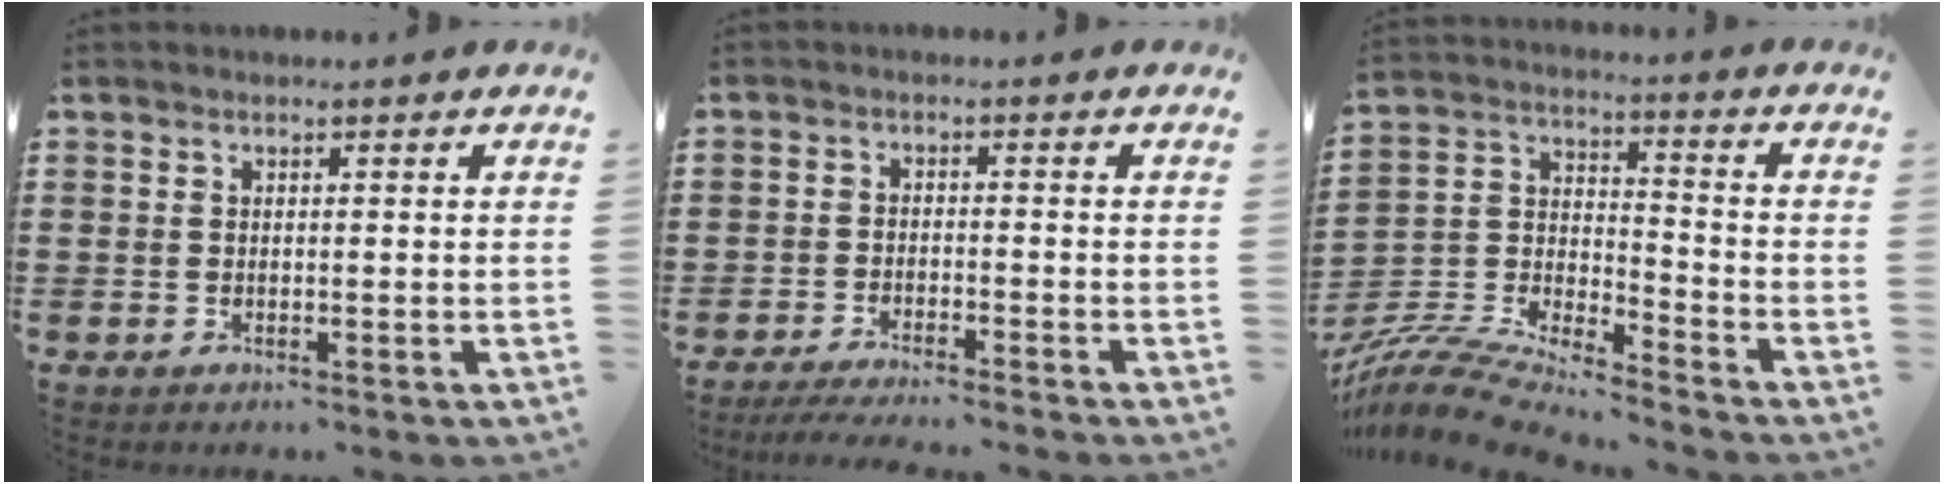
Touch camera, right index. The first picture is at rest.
{"total": 3.1, "force": [-2.9, -0.4, 0.7], "torque": [-0.018, -0.008, -0.061]}
{"total": 8.9, "force": [-8.4, 0.9, 2.8], "torque": [-0.076, 0.000, -0.175]}